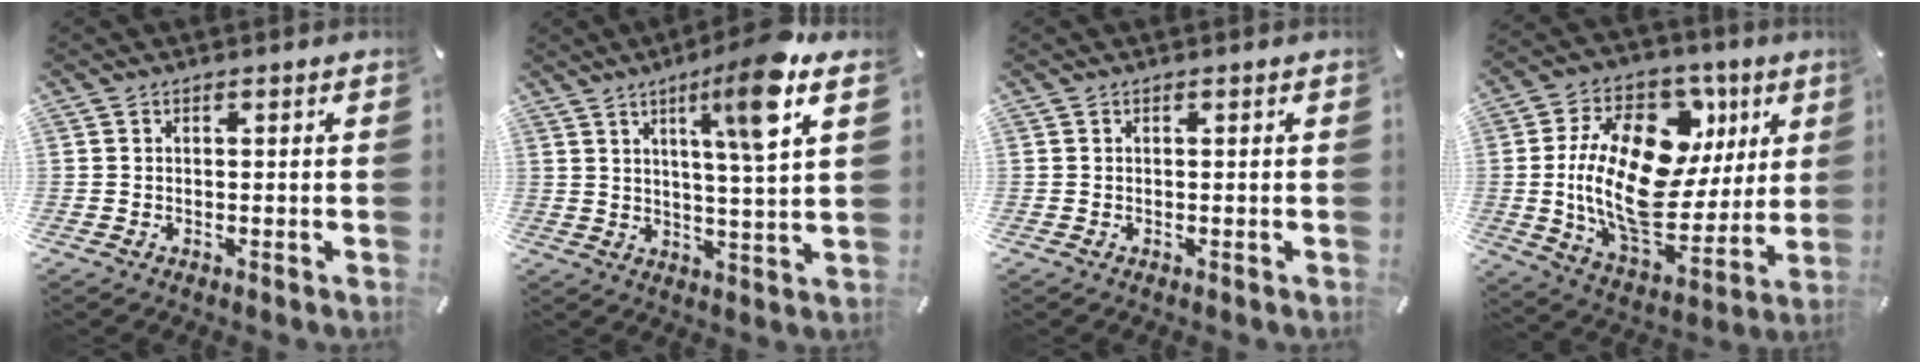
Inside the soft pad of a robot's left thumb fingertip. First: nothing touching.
{"total": 12.8, "force": [6.5, 1.1, 10.9], "torque": [-0.172, -0.021, 0.094]}
{"total": 0.0}
{"total": 25.1, "force": [4.2, 15.7, 19.1], "torque": [-0.361, -0.023, 0.076]}